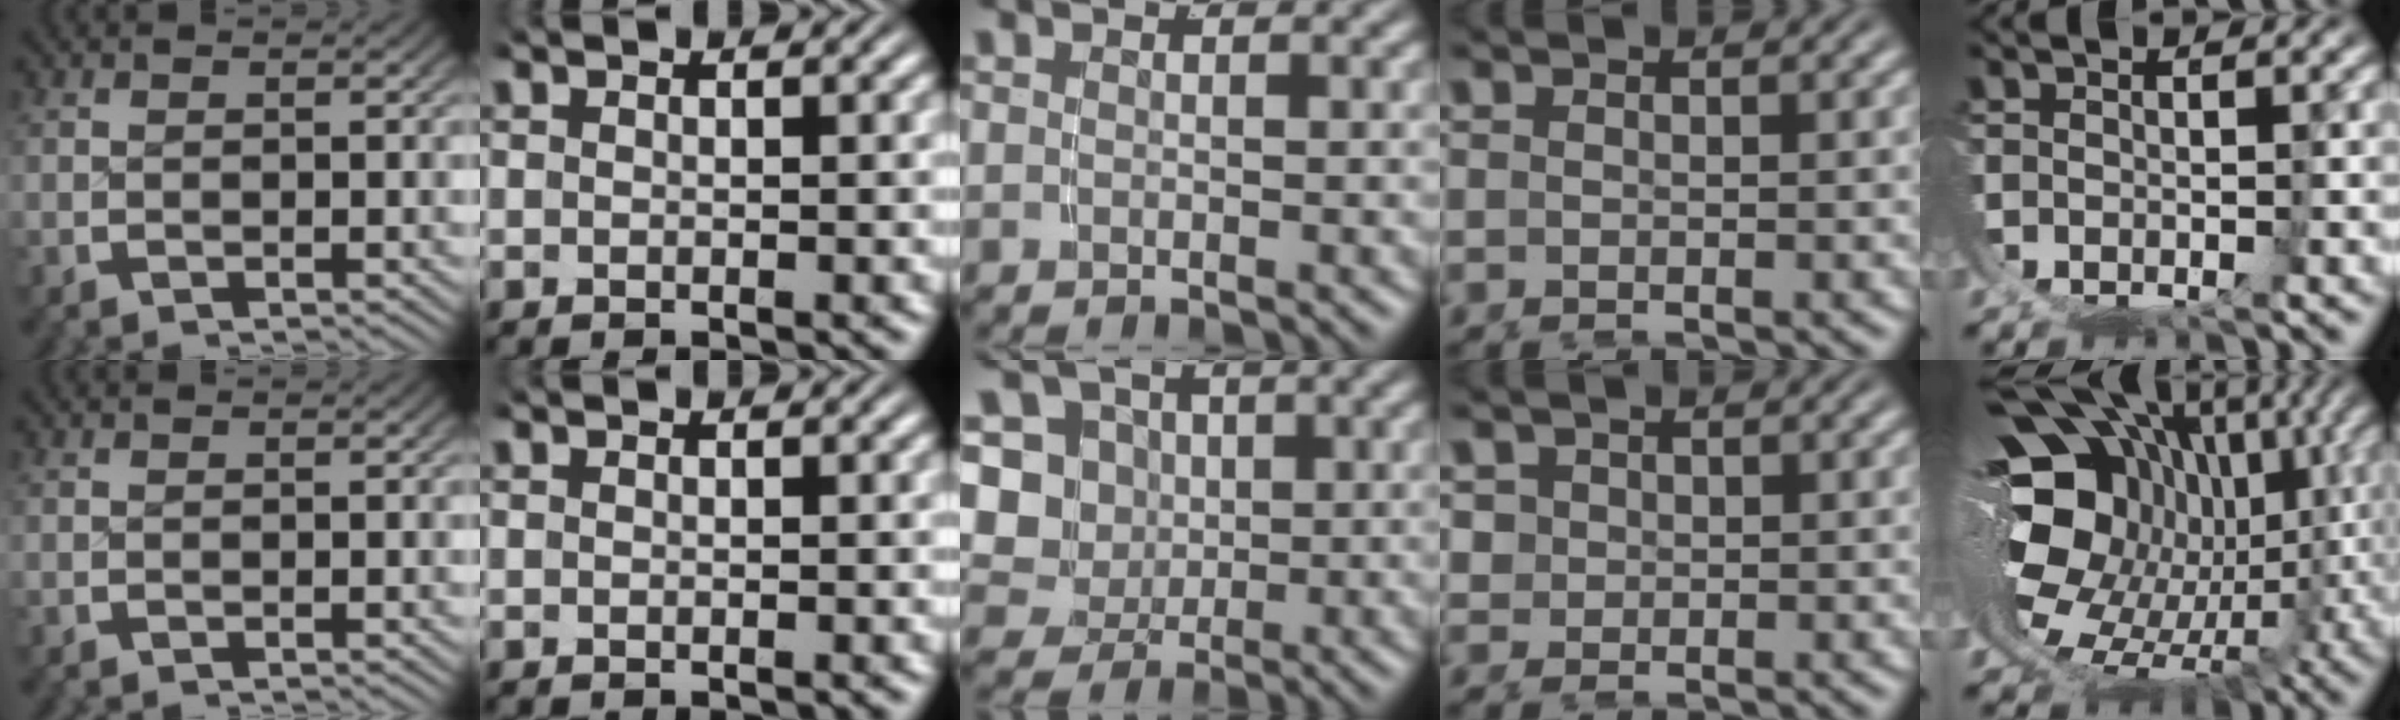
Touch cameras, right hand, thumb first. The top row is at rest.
{"middle": {"total": 12.5, "force": [0.7, 11.5, 4.8], "torque": [-0.129, -0.036, 0.013]}, "ring": {"total": 3.6, "force": [0.8, 3.1, 1.6], "torque": [-0.048, -0.007, 0.019]}, "little": {"total": 19.5, "force": [1.0, 13.6, 14.0], "torque": [-0.232, -0.041, 0.029]}}